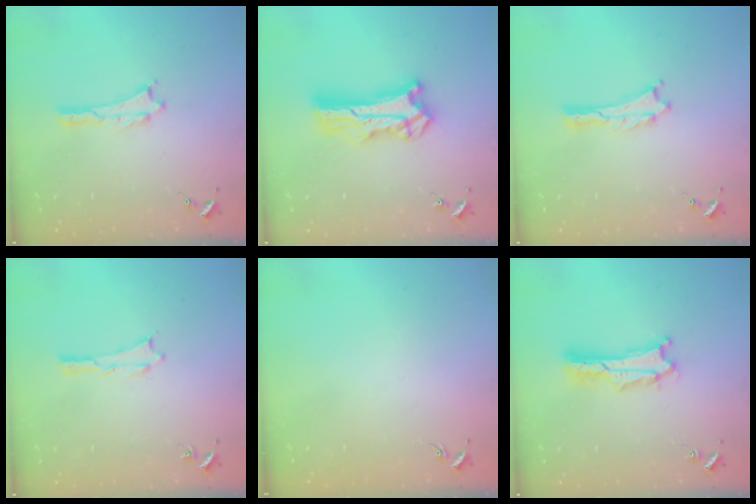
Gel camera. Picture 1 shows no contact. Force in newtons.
{"total": 11.0, "press": 10.9, "slide": 0.8}
{"total": 0.0}
{"total": 0.0}
{"total": 0.0}
{"total": 2.0, "press": 2.0, "slide": 0.3}